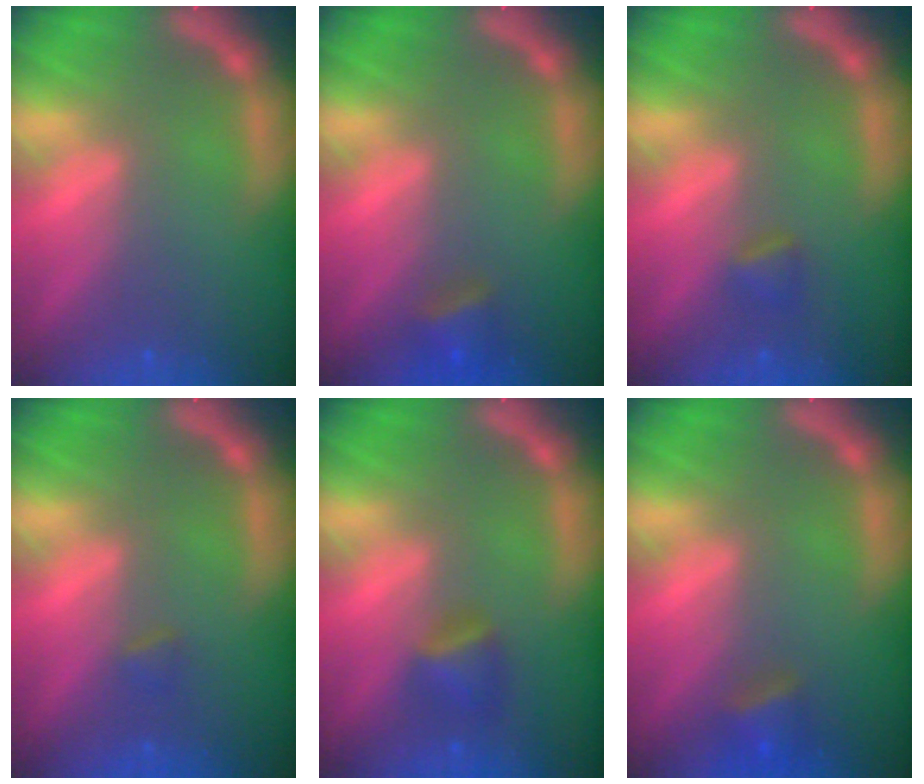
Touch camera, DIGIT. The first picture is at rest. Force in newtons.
{"total": 2.4}
{"total": 1.4}
{"total": 0.9}
{"total": 2.4}
{"total": 2.4}